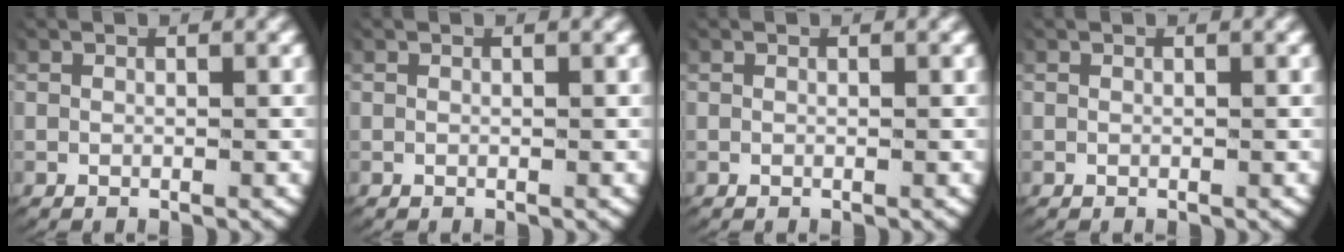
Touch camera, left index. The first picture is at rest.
{"total": 0.0}
{"total": 0.0}
{"total": 0.0}